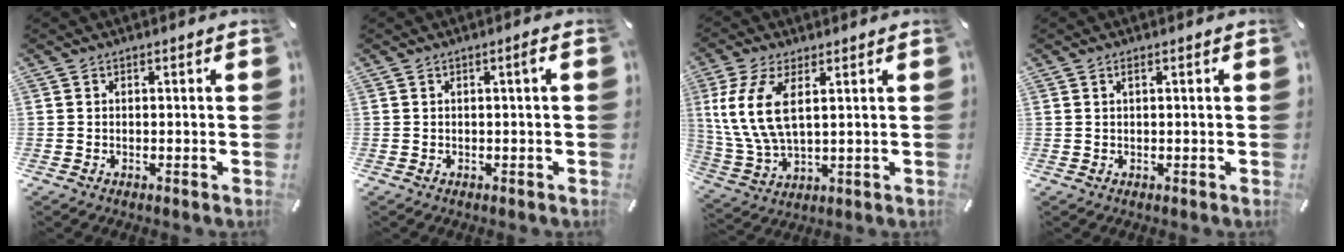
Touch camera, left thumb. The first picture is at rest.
{"total": 1.6, "force": [0.1, 0.0, 1.6], "torque": [-0.028, 0.000, 0.001]}
{"total": 10.6, "force": [3.1, 5.1, 8.7], "torque": [-0.209, -0.009, 0.056]}
{"total": 1.0, "force": [0.4, 0.2, 0.9], "torque": [-0.017, 0.002, 0.005]}